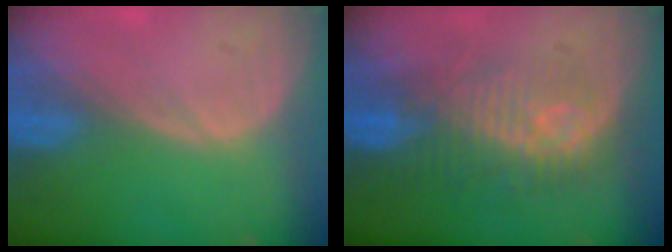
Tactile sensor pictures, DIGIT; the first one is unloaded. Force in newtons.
{"total": 9.1, "press": 8.9, "slide": 2.0}